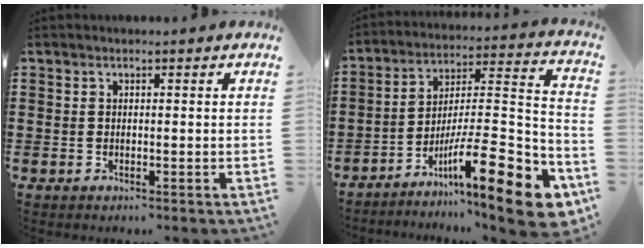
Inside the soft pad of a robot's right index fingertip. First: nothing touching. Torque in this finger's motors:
{"motor_torque": [1.57, -0.57, 1.06, 0.12]}